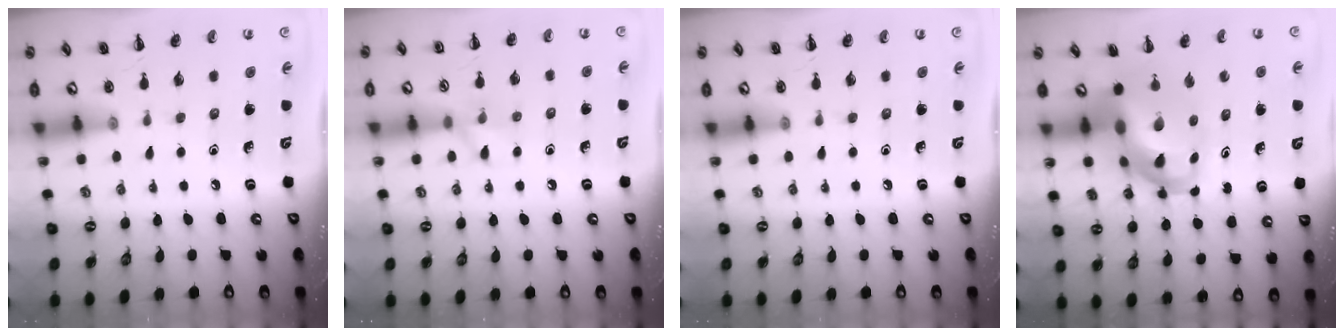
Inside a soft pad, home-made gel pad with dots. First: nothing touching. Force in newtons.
{"total": 6.1, "press": 6.1, "slide": 1.0}
{"total": 0.0}
{"total": 11.7, "press": 11.2, "slide": 3.3}